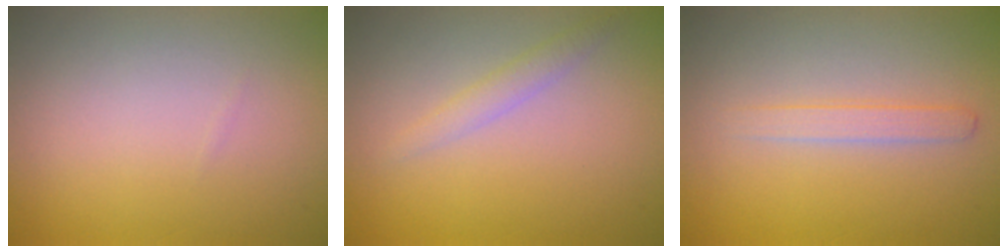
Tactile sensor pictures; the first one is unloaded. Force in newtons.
{"total": 1.0, "press": 1.0, "slide": 0.1}
{"total": 1.6, "press": 1.6, "slide": 0.0}